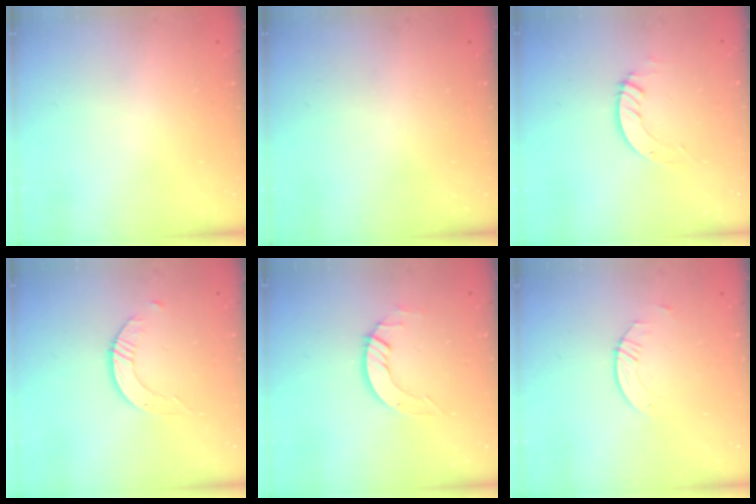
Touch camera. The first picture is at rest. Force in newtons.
{"total": 0.0}
{"total": 3.8, "press": 3.8, "slide": 0.4}
{"total": 1.7, "press": 1.7, "slide": 0.2}
{"total": 4.1, "press": 4.1, "slide": 0.1}
{"total": 0.8, "press": 0.8, "slide": 0.2}